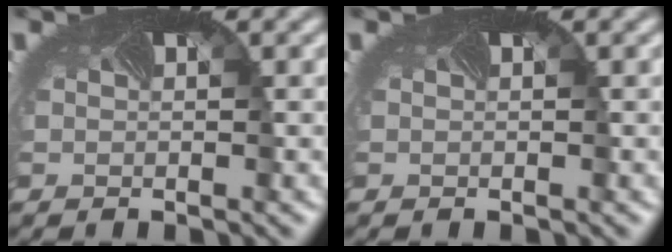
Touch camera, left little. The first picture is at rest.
{"total": 0.0}